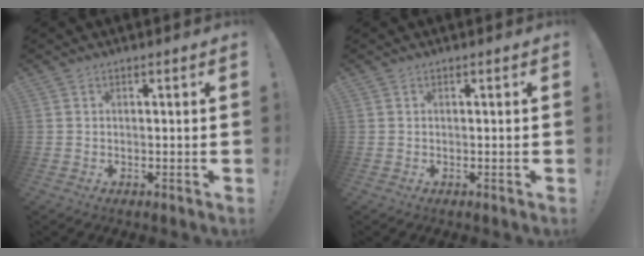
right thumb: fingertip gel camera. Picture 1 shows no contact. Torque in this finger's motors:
{"motor_torque": [0.00, 0.00, -0.07, 0.06, 0.03]}